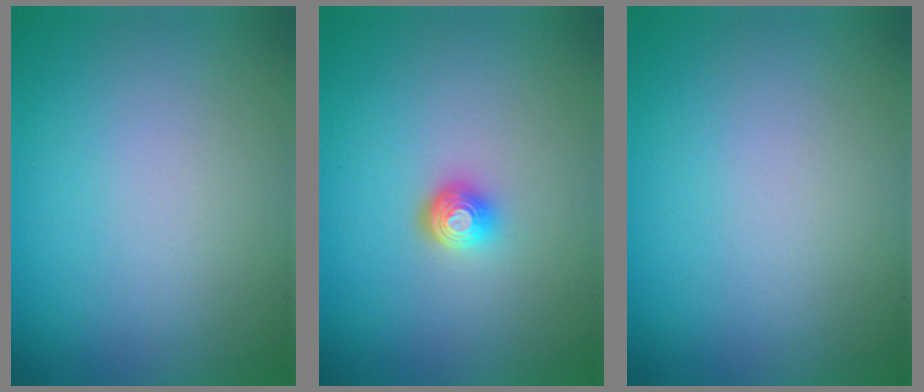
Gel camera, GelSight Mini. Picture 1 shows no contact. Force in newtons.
{"total": 1.9, "press": 1.4, "slide": 1.4}
{"total": 0.0}